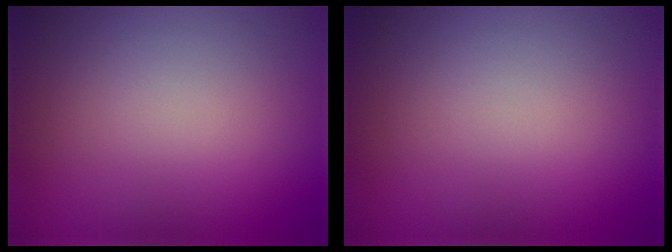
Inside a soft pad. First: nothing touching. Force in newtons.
{"total": 0.0}